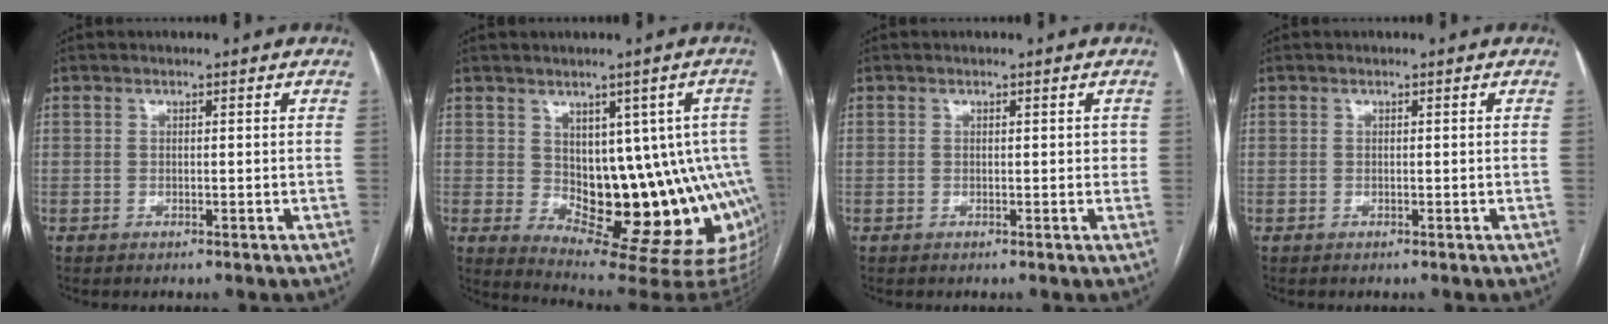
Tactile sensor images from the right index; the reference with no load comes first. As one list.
[{"total": 15.6, "force": [-0.8, 7.5, 13.6], "torque": [-0.124, 0.018, 0.008]}, {"total": 1.0, "force": [0.2, 0.6, 0.7], "torque": [-0.009, 0.003, 0.004]}, {"total": 0.0}]